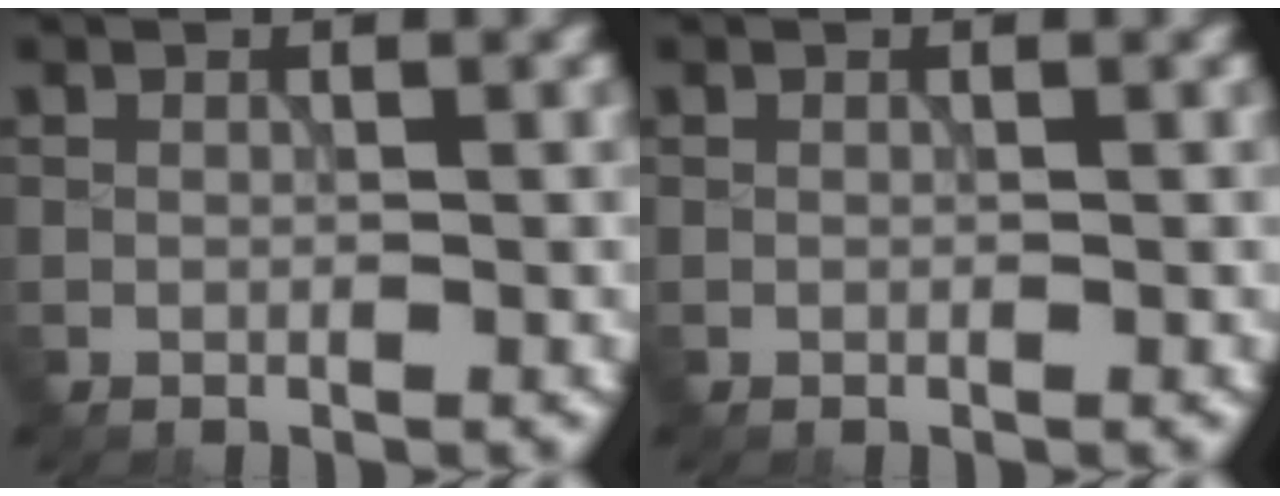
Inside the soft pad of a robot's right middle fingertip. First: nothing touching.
{"total": 0.0}